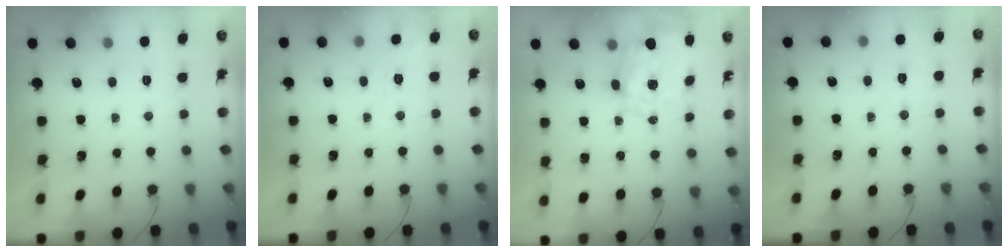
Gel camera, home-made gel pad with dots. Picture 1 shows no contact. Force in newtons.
{"total": 2.0, "press": 0.9, "slide": 1.8}
{"total": 2.3, "press": 2.1, "slide": 1.0}
{"total": 2.2, "press": 1.5, "slide": 1.5}